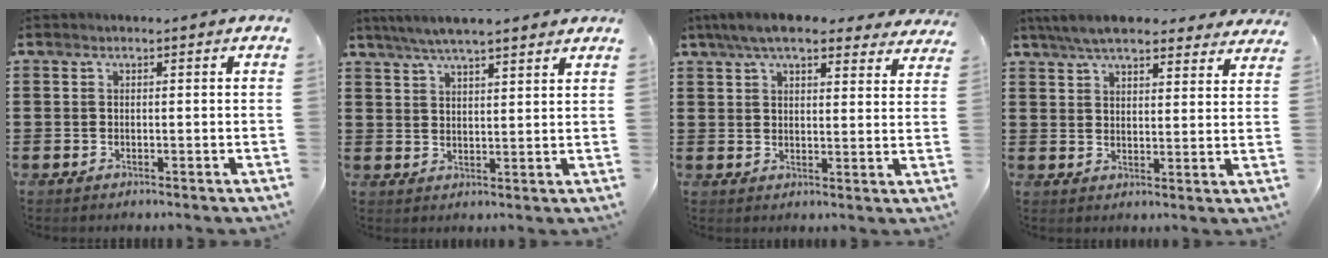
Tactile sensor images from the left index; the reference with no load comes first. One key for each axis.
{"total": 4.7, "fx": 4.1, "fy": 0.5, "fz": 2.2, "tx": -0.054, "ty": -0.006, "tz": 0.073}
{"total": 7.5, "fx": 6.3, "fy": 1.6, "fz": 3.8, "tx": -0.084, "ty": -0.011, "tz": 0.115}
{"total": 7.1, "fx": 6.3, "fy": 1.3, "fz": 2.9, "tx": -0.077, "ty": -0.011, "tz": 0.118}